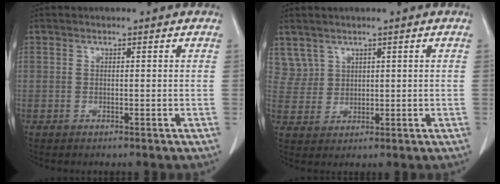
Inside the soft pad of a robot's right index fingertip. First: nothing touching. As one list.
[{"total": 3.6, "force": [2.4, 2.7, 0.0], "torque": [0.006, 0.007, 0.055]}]